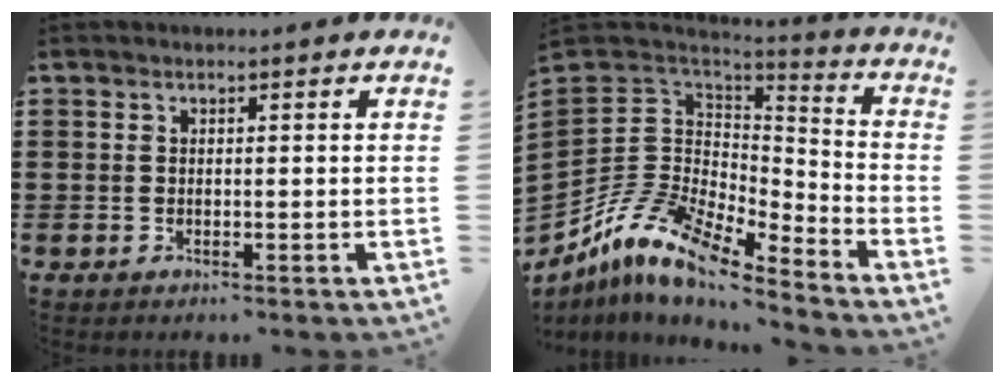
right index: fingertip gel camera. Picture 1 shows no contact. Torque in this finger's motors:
{"motor_torque": [0.14, 0.44, -0.52, -0.21]}